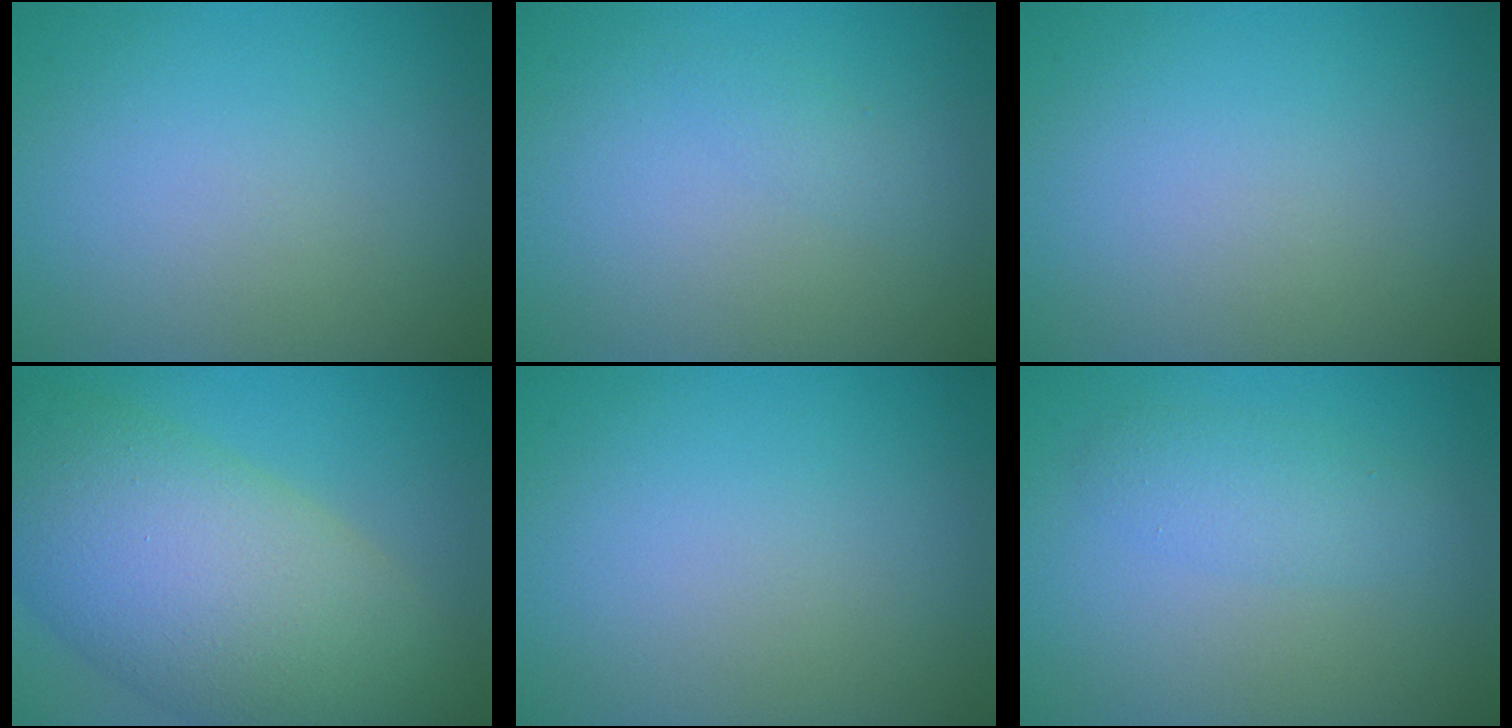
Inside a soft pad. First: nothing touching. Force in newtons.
{"total": 0.8, "press": 0.8, "slide": 0.0}
{"total": 0.0}
{"total": 11.9, "press": 11.8, "slide": 0.5}
{"total": 0.0}
{"total": 2.2, "press": 2.2, "slide": 0.1}